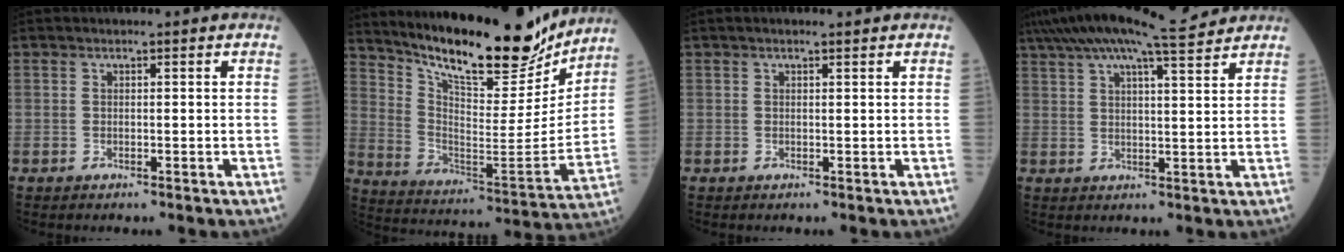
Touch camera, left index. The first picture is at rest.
{"total": 22.3, "force": [19.2, 4.2, 10.4], "torque": [-0.177, -0.035, 0.297]}
{"total": 0.9, "force": [0.6, 0.1, 0.6], "torque": [-0.015, 0.006, 0.009]}
{"total": 14.0, "force": [12.0, 0.8, 7.2], "torque": [-0.137, 0.032, 0.179]}